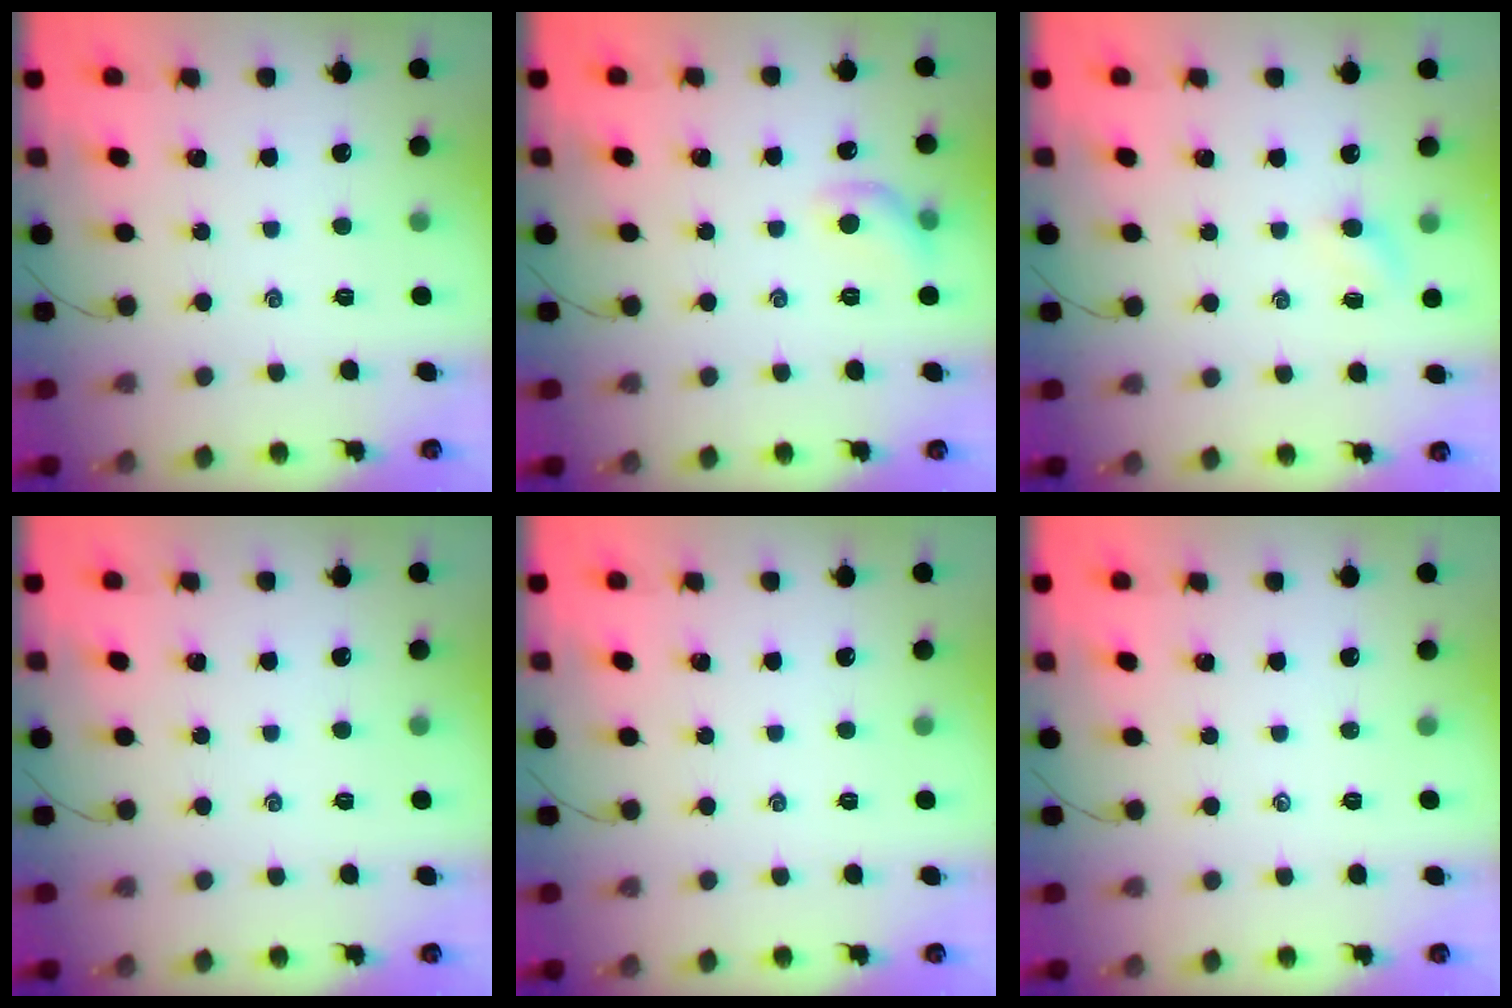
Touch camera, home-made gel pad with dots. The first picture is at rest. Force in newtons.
{"total": 7.4, "press": 7.3, "slide": 1.0}
{"total": 3.7, "press": 3.4, "slide": 1.3}
{"total": 0.0}
{"total": 0.0}
{"total": 0.0}